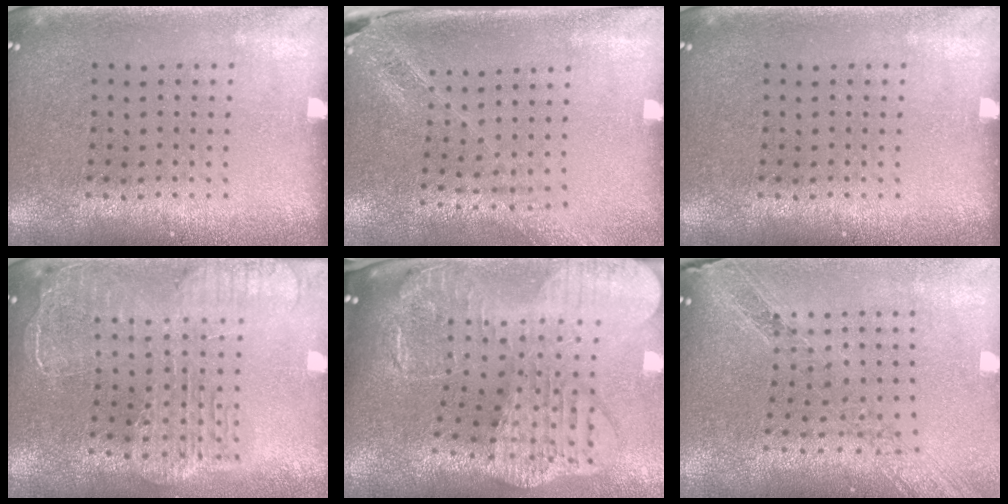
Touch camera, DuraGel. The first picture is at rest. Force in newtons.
{"total": 1.5, "press": 1.4, "slide": 0.4}
{"total": 0.0}
{"total": 2.4, "press": 2.1, "slide": 1.2}
{"total": 3.5, "press": 2.8, "slide": 2.1}
{"total": 1.2, "press": 1.2, "slide": 0.1}